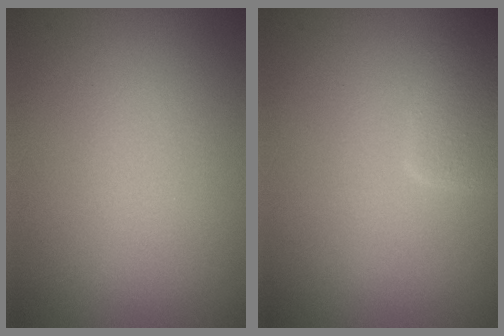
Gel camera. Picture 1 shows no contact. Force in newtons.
{"total": 2.6, "press": 2.5, "slide": 0.3}